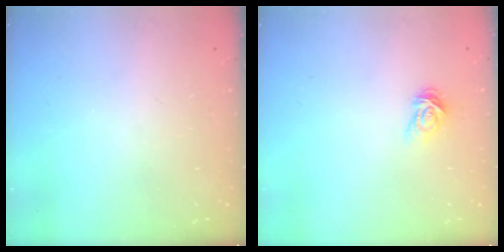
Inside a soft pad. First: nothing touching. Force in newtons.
{"total": 4.5, "press": 4.4, "slide": 0.6}